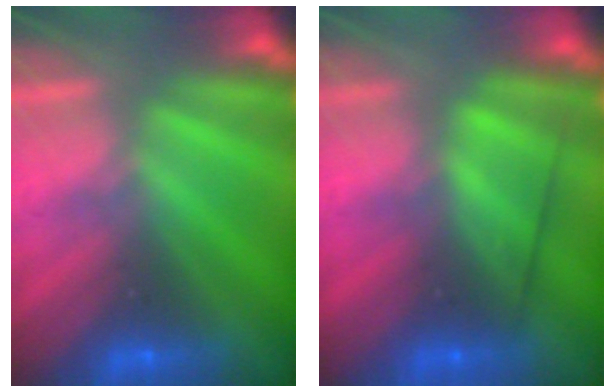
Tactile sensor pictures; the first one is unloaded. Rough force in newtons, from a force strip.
{"total": 2.6}